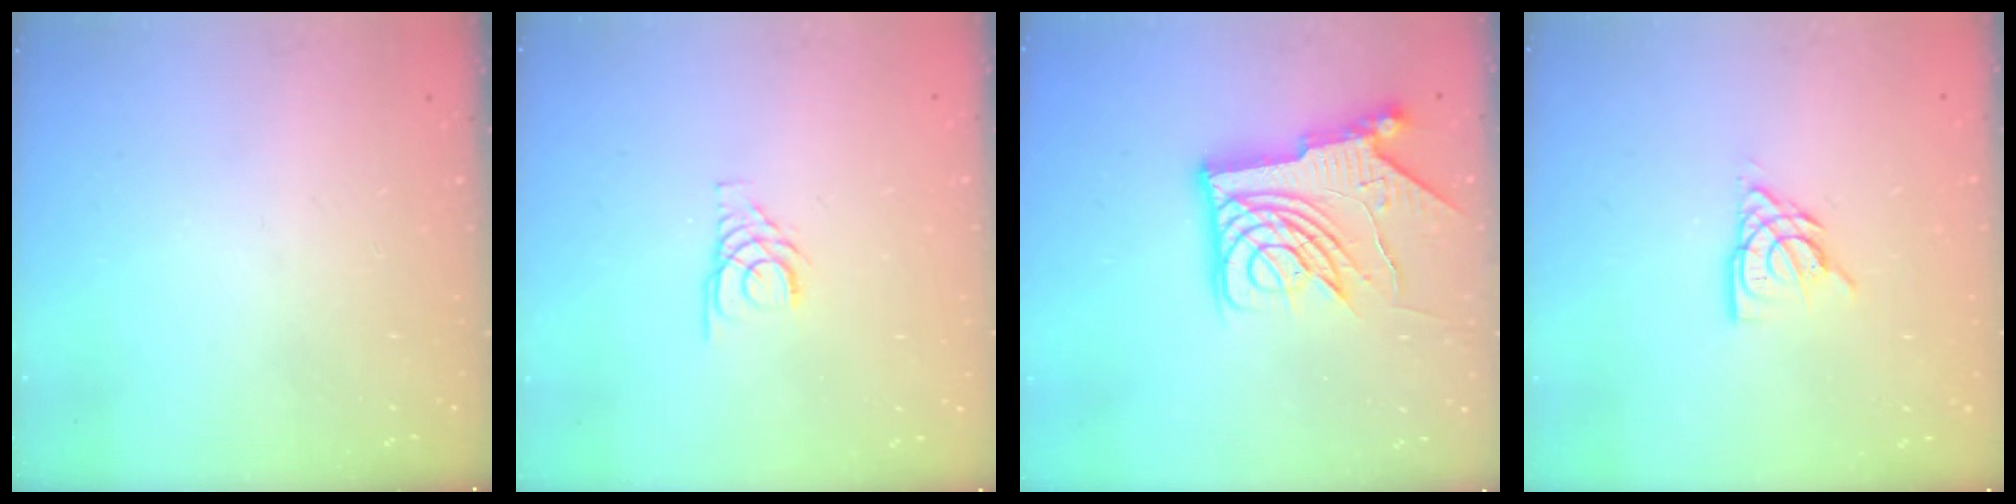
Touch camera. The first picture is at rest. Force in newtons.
{"total": 3.6, "press": 3.6, "slide": 0.4}
{"total": 15.7, "press": 15.6, "slide": 1.5}
{"total": 10.2, "press": 10.1, "slide": 1.4}